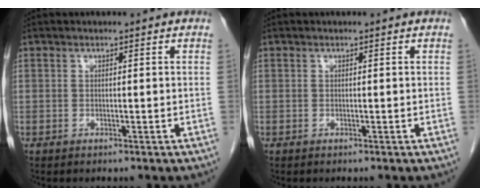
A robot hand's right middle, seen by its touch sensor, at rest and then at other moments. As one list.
[{"total": 0.0}]